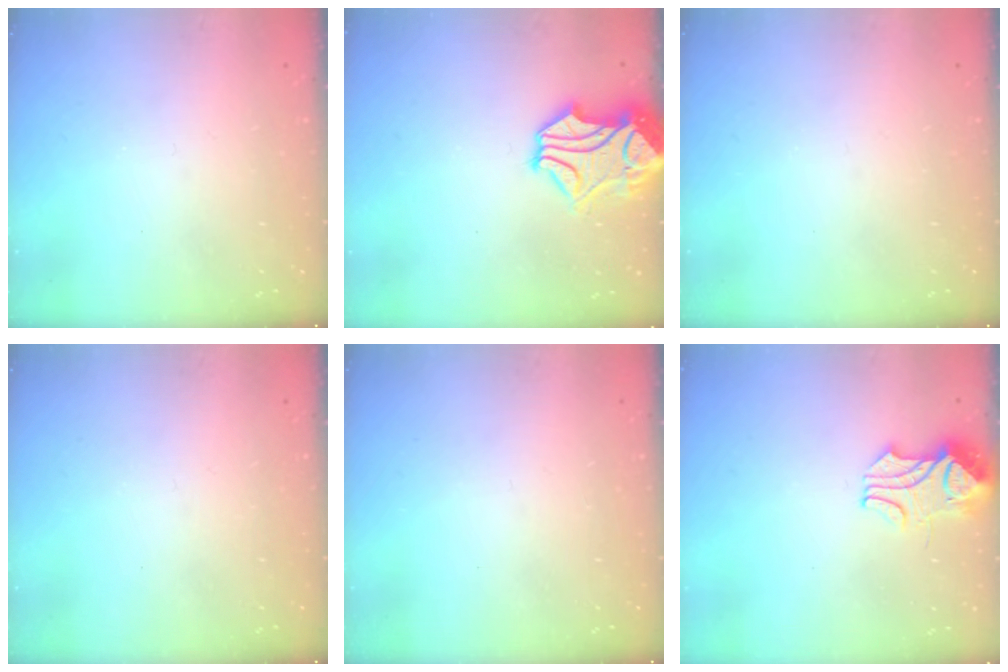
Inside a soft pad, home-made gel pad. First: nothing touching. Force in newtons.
{"total": 3.2, "press": 2.8, "slide": 1.6}
{"total": 0.0}
{"total": 0.0}
{"total": 0.0}
{"total": 2.2, "press": 2.0, "slide": 0.9}